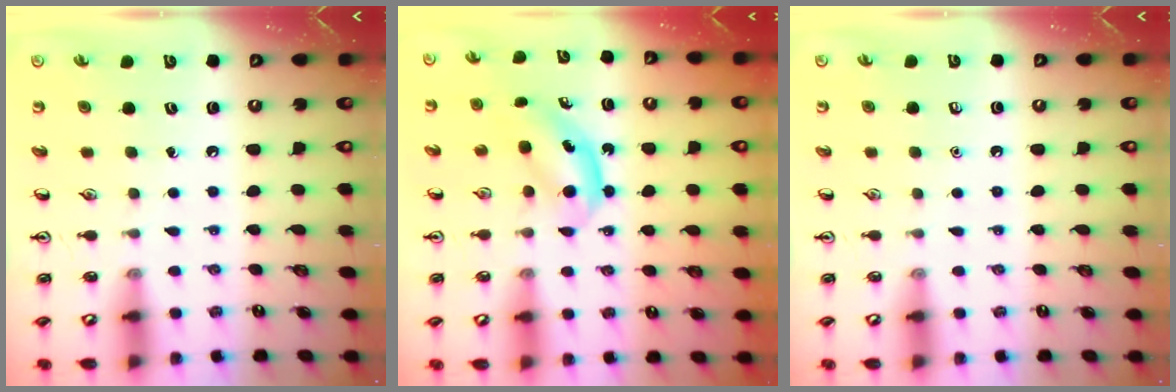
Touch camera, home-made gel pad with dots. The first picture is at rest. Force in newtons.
{"total": 5.2, "press": 5.2, "slide": 0.6}
{"total": 0.0}